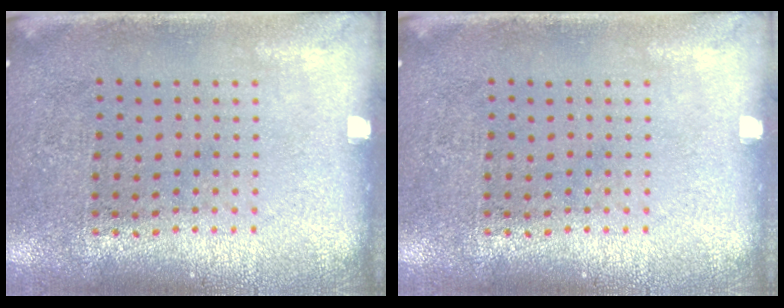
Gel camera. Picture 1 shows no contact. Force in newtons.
{"total": 0.0}